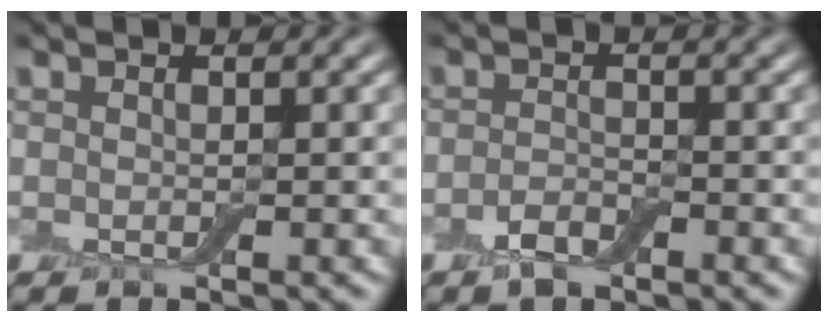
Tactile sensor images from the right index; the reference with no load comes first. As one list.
[{"total": 2.0, "force": [-1.3, 0.9, 1.2], "torque": [-0.023, 0.003, -0.026]}]